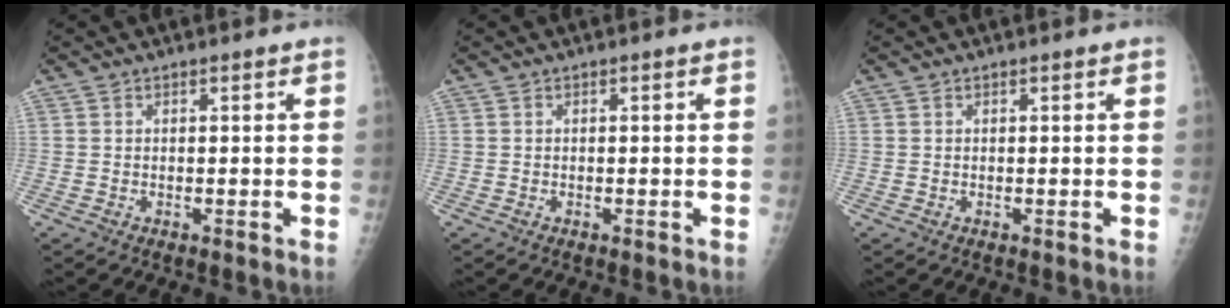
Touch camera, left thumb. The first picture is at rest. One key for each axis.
{"total": 0.0}
{"total": 0.0}